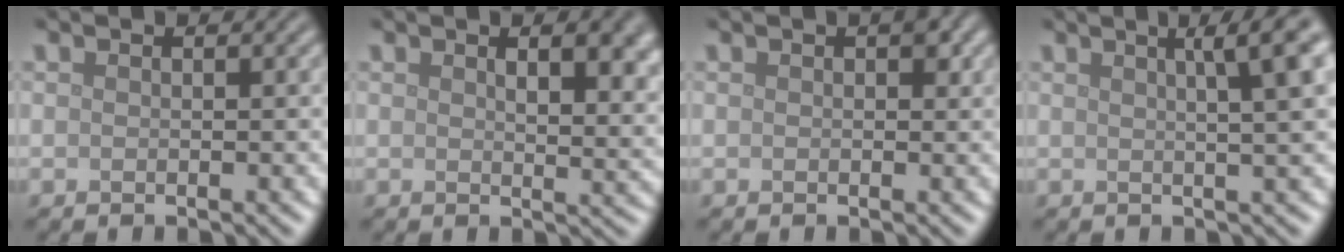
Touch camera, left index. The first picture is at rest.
{"total": 5.9, "force": [2.2, 2.6, 4.9], "torque": [-0.047, -0.003, 0.036]}
{"total": 1.1, "force": [0.3, 0.6, 0.9], "torque": [-0.008, -0.001, 0.004]}
{"total": 7.0, "force": [2.6, 2.0, 6.1], "torque": [-0.044, 0.033, 0.016]}